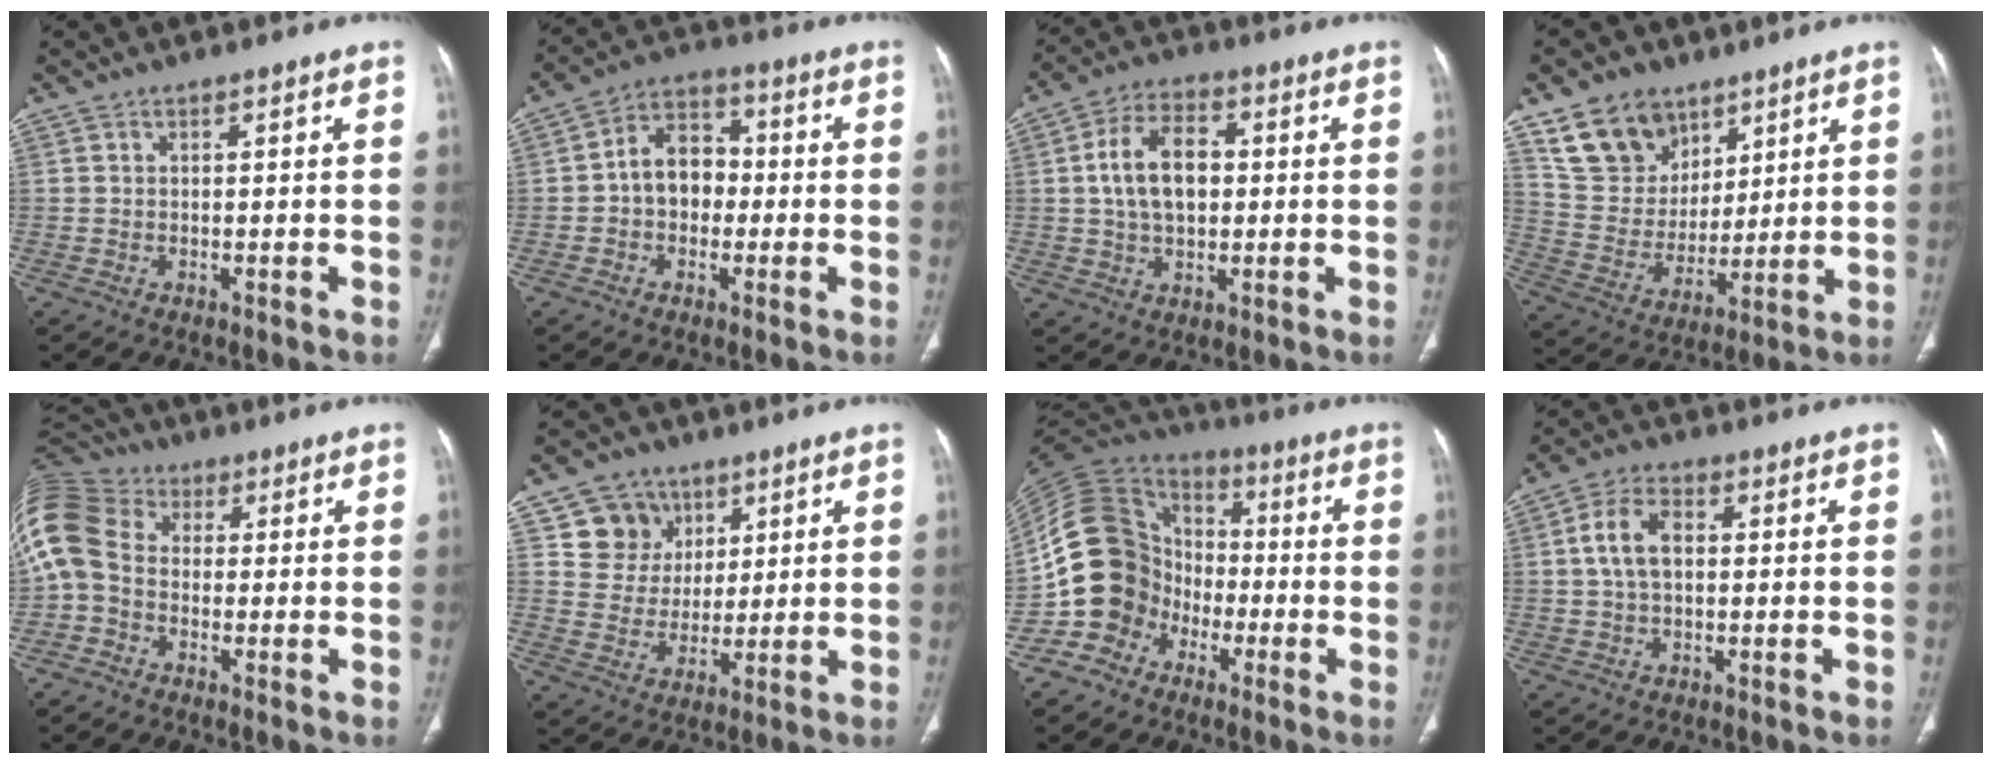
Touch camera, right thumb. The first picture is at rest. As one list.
[{"total": 8.8, "force": [-0.8, 6.7, 5.7], "torque": [-0.061, 0.030, -0.026]}, {"total": 11.0, "force": [1.0, 6.9, 8.5], "torque": [-0.137, 0.014, 0.016]}, {"total": 14.3, "force": [8.8, 10.2, 4.8], "torque": [-0.053, -0.044, 0.176]}, {"total": 14.4, "force": [0.0, 11.6, 8.5], "torque": [-0.201, 0.037, -0.010]}, {"total": 9.4, "force": [4.4, 8.2, 1.5], "torque": [0.012, -0.020, 0.082]}, {"total": 15.8, "force": [-5.5, 13.6, 5.7], "torque": [-0.080, 0.068, -0.106]}, {"total": 7.1, "force": [0.8, 4.3, 5.6], "torque": [-0.103, 0.018, 0.012]}]